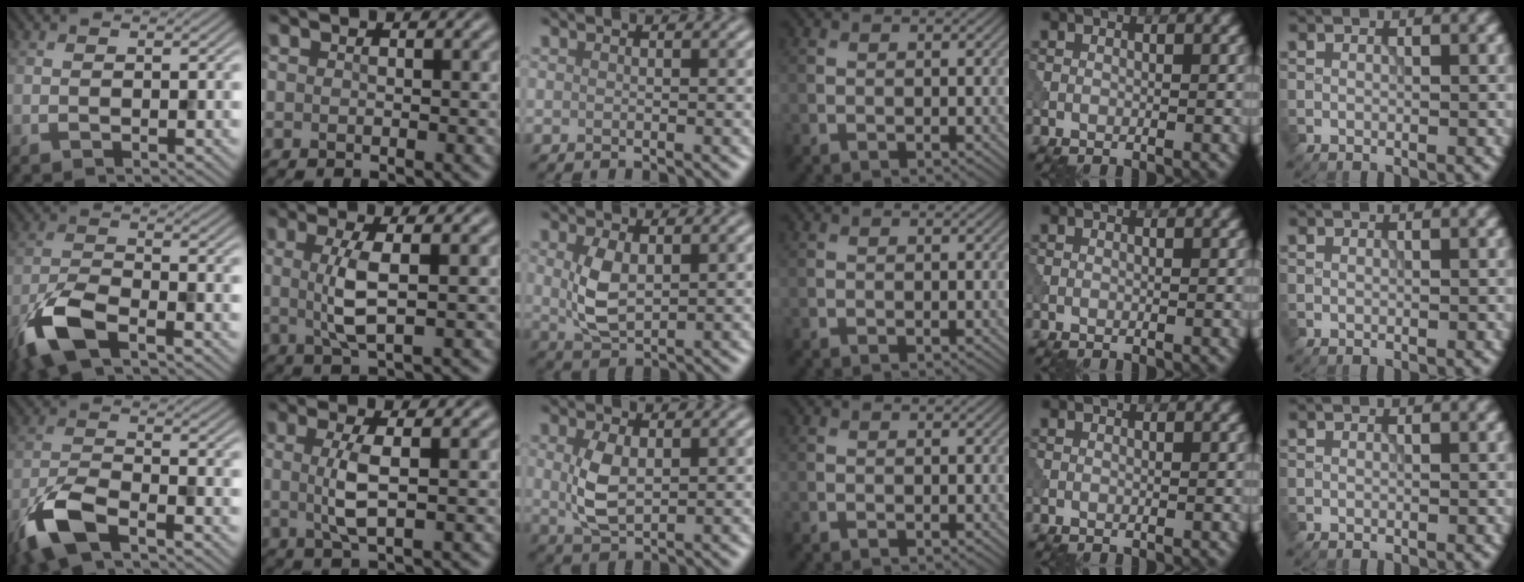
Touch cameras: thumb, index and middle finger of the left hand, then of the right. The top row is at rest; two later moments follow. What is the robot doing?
{"motion": "wipe", "object": "makeup brush"}